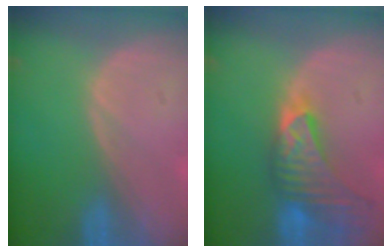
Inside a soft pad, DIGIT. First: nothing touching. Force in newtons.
{"total": 9.1, "press": 8.2, "slide": 4.0}